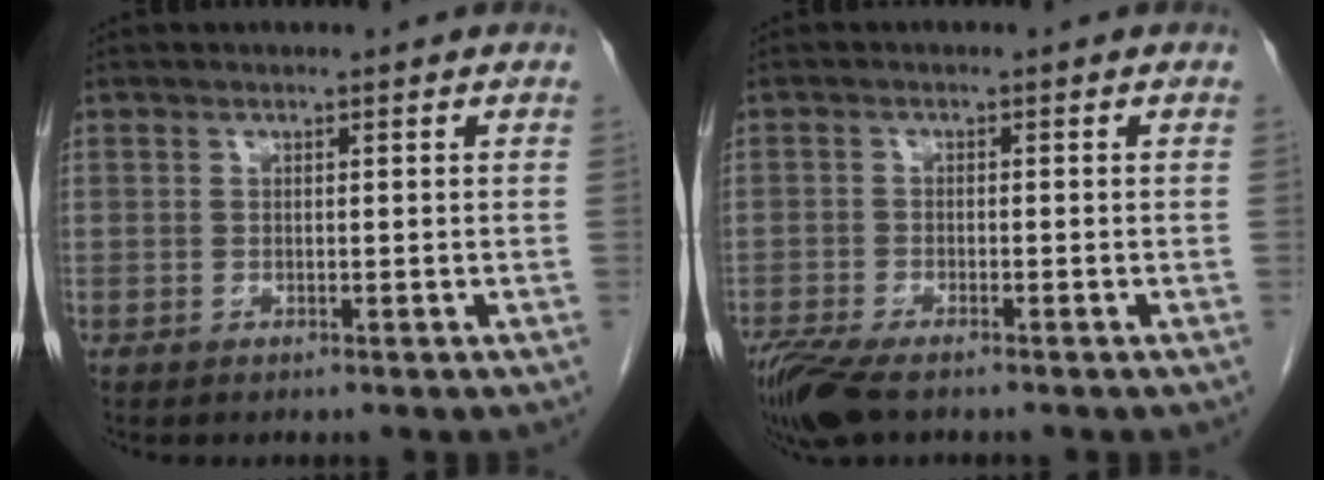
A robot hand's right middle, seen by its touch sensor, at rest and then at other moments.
{"total": 6.9, "force": [-5.1, 1.8, 4.2], "torque": [-0.083, -0.017, -0.092]}